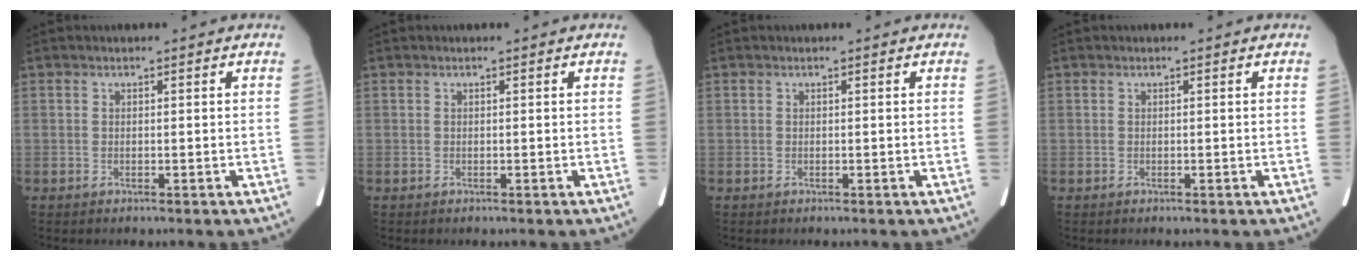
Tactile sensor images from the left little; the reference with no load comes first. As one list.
[{"total": 0.0}, {"total": 0.0}, {"total": 0.0}]